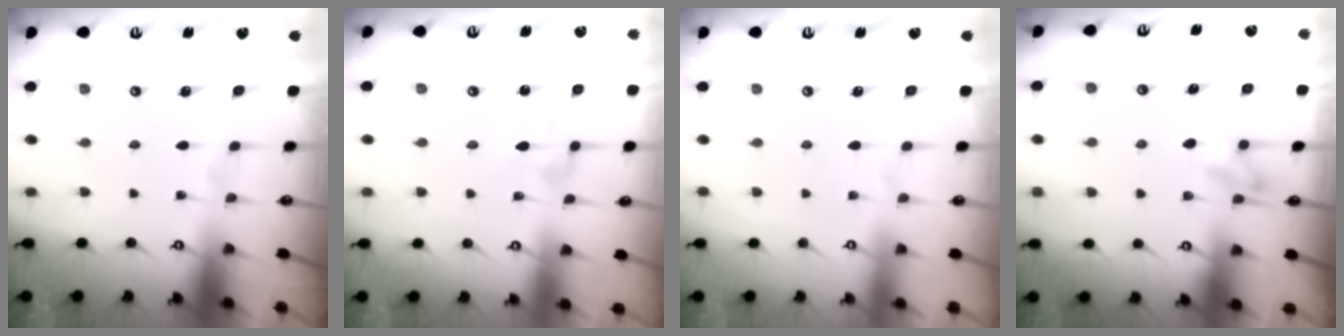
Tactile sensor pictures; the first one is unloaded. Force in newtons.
{"total": 6.1, "press": 6.1, "slide": 0.4}
{"total": 3.9, "press": 3.9, "slide": 0.1}
{"total": 8.7, "press": 8.4, "slide": 2.1}